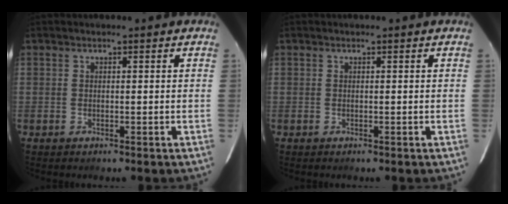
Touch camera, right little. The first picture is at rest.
{"total": 0.0}